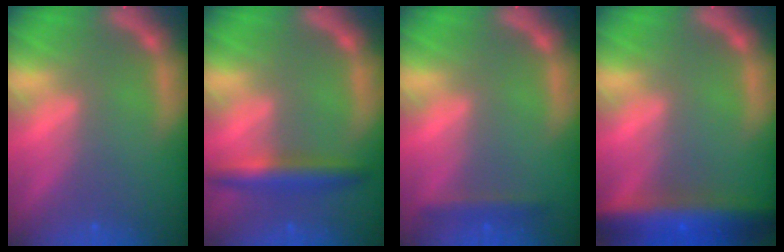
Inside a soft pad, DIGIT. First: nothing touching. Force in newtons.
{"total": 4.0}
{"total": 1.9}
{"total": 9.0}